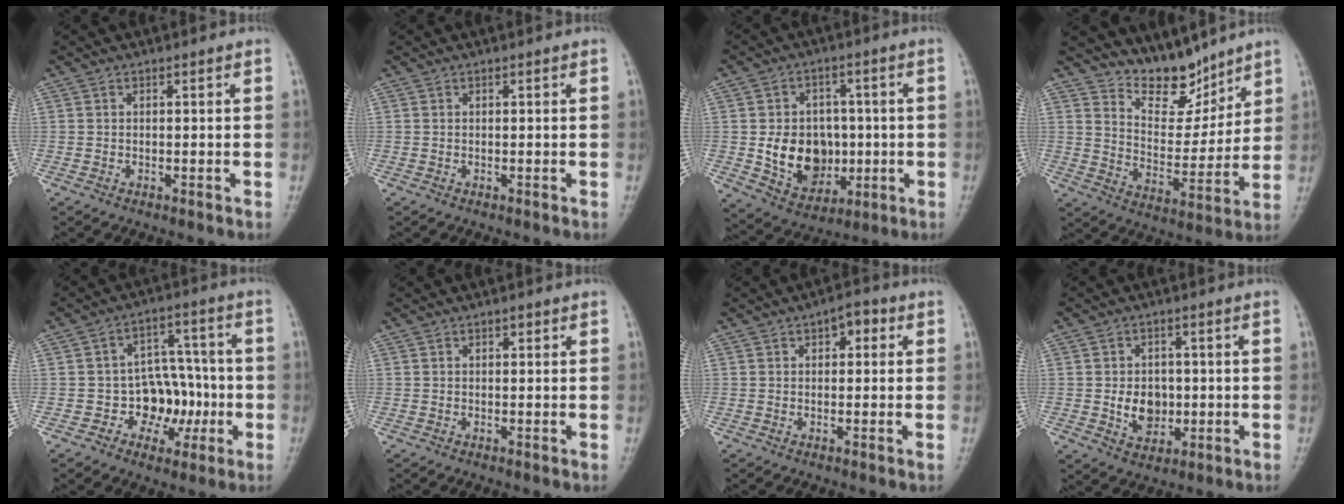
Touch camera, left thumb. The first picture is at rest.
{"total": 0.0}
{"total": 12.7, "force": [-1.1, 10.0, 7.8], "torque": [-0.083, 0.000, -0.006]}
{"total": 10.7, "force": [9.1, 4.6, 3.2], "torque": [-0.018, -0.070, 0.166]}
{"total": 10.3, "force": [-2.6, 7.8, 6.2], "torque": [-0.035, 0.035, -0.041]}
{"total": 0.8, "force": [0.4, 0.5, 0.5], "torque": [-0.003, 0.000, 0.005]}
{"total": 3.7, "force": [1.2, 2.2, 2.7], "torque": [-0.017, 0.006, 0.009]}
{"total": 6.6, "force": [-0.5, 5.2, 4.1], "torque": [-0.035, 0.001, -0.002]}